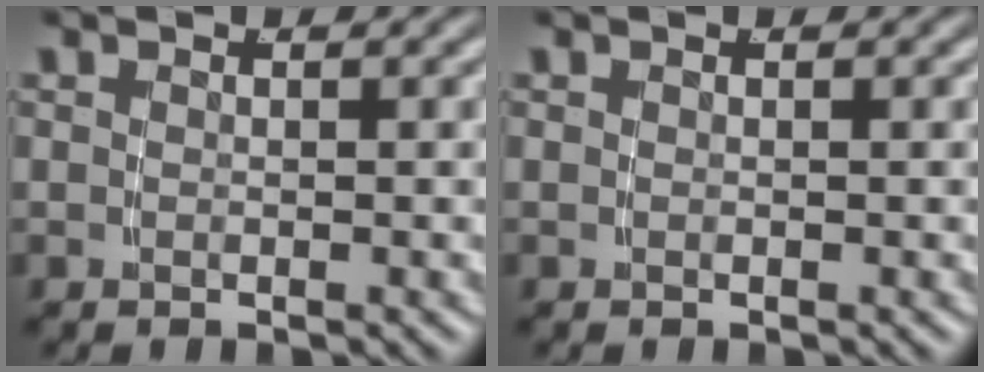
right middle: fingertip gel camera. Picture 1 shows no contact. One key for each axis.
{"total": 0.0}